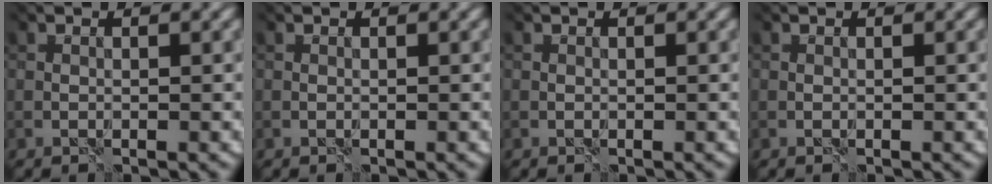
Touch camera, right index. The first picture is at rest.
{"total": 0.0}
{"total": 0.0}
{"total": 0.0}